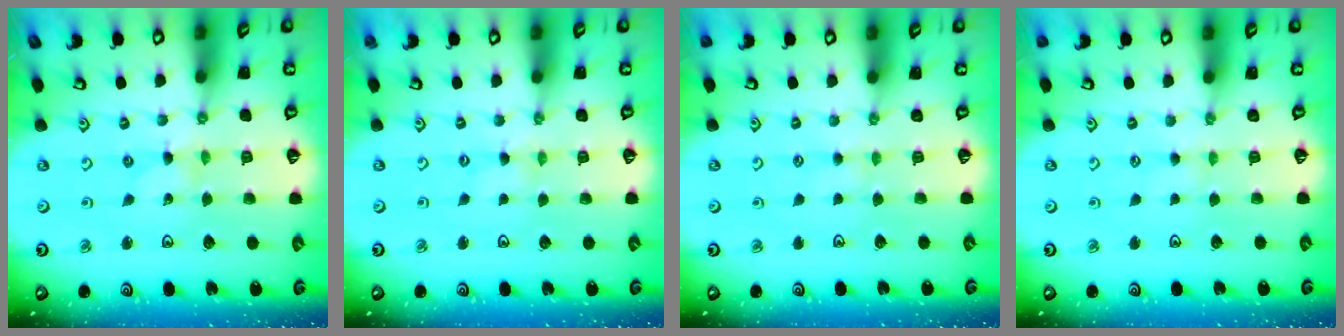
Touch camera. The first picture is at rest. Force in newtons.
{"total": 0.0}
{"total": 1.8, "press": 1.7, "slide": 0.3}
{"total": 0.0}